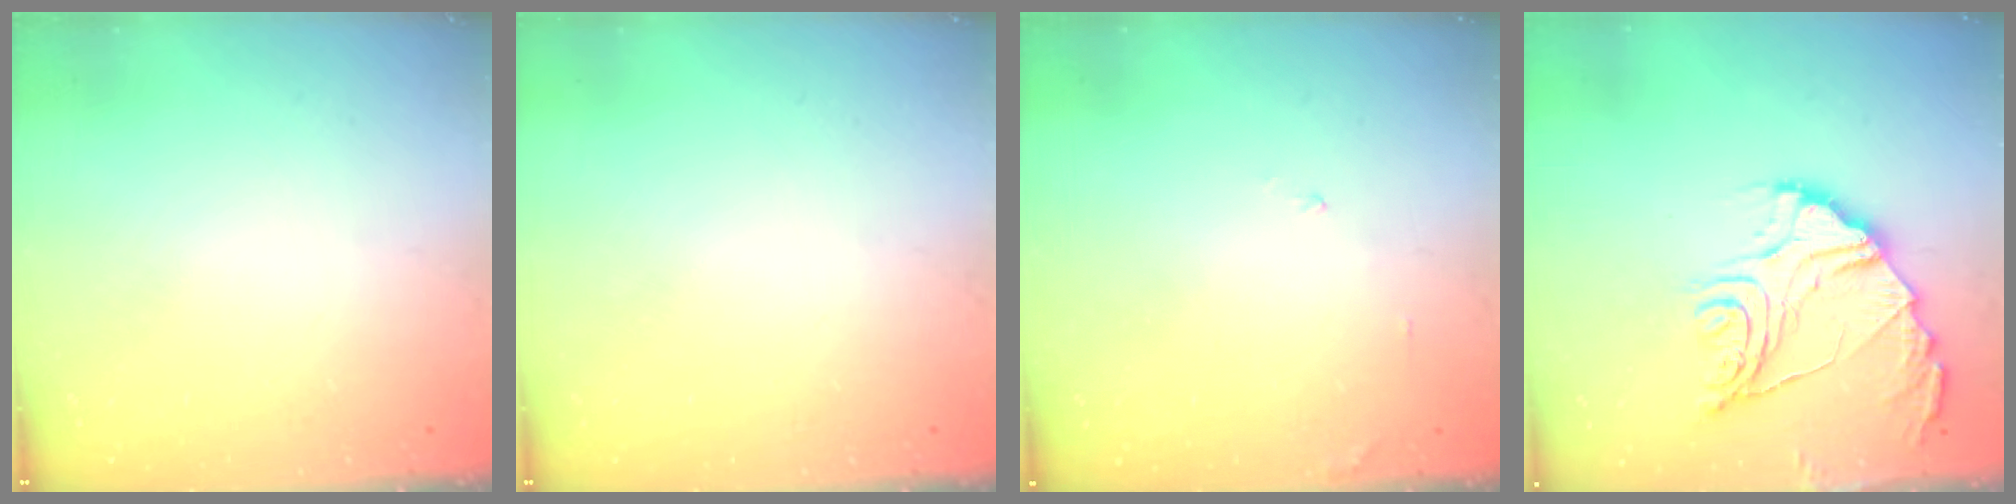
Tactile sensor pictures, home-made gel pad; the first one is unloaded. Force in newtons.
{"total": 0.0}
{"total": 5.5, "press": 5.5, "slide": 0.2}
{"total": 15.7, "press": 15.6, "slide": 1.1}